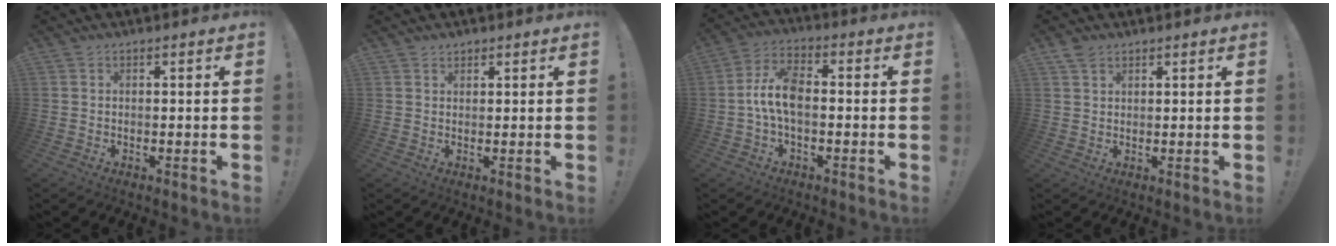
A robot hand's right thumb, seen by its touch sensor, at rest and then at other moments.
{"total": 1.1, "force": [0.9, 0.6, 0.2], "torque": [-0.001, -0.002, 0.017]}
{"total": 10.1, "force": [-1.3, 5.5, 8.5], "torque": [-0.180, 0.012, -0.021]}
{"total": 3.0, "force": [2.1, 1.8, 1.2], "torque": [-0.017, -0.008, 0.039]}